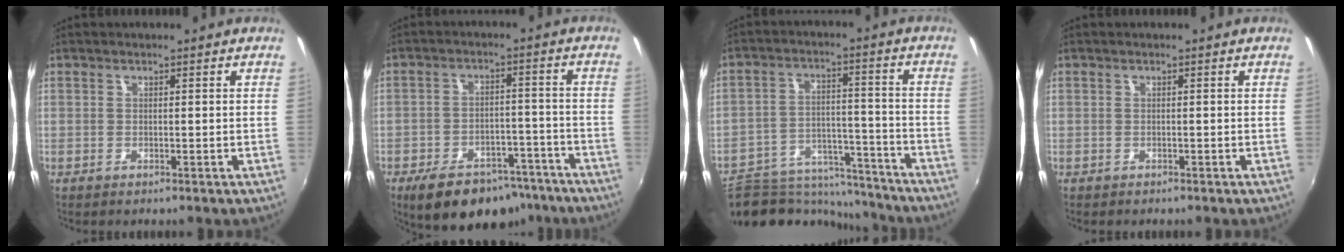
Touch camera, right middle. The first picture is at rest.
{"total": 15.4, "force": [-11.2, 7.7, 7.3], "torque": [-0.143, 0.004, -0.147]}
{"total": 15.9, "force": [-14.2, 5.9, 3.9], "torque": [-0.084, 0.022, -0.207]}
{"total": 0.6, "force": [-0.5, 0.4, 0.0], "torque": [-0.002, -0.001, -0.006]}